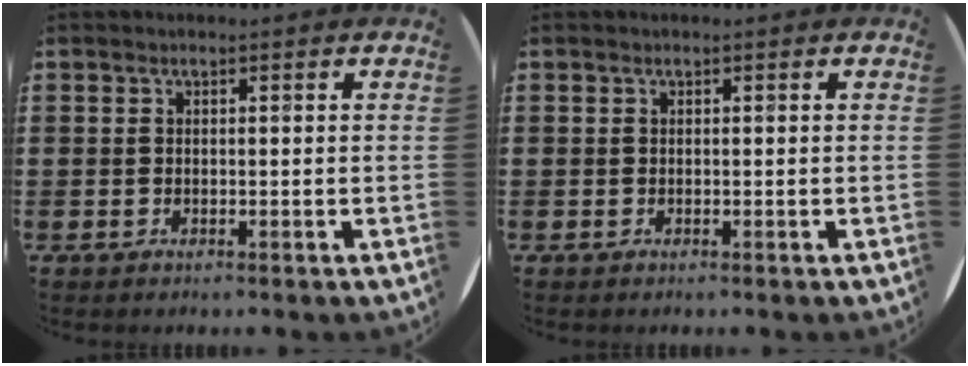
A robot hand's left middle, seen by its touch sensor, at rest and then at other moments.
{"total": 0.0}